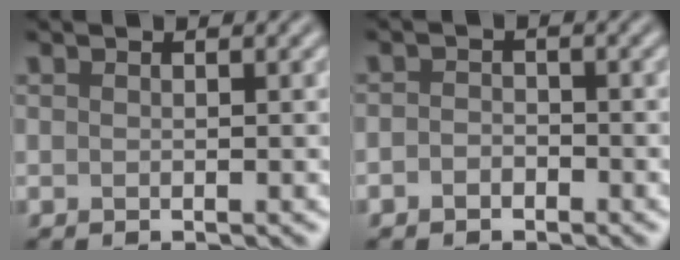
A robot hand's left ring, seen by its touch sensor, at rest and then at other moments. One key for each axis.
{"total": 1.4, "fx": -0.8, "fy": 1.0, "fz": 0.5, "tx": -0.008, "ty": 0.001, "tz": -0.018}